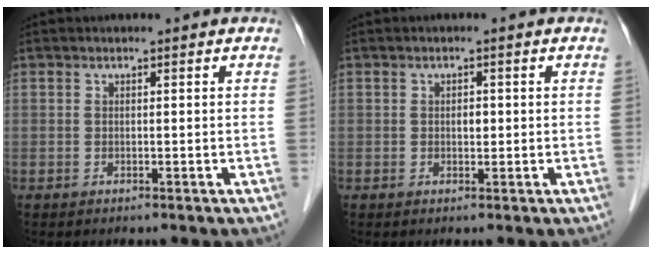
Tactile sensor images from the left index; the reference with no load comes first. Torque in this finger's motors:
{"motor_torque": [0.10, -0.01, 0.00, 0.00]}